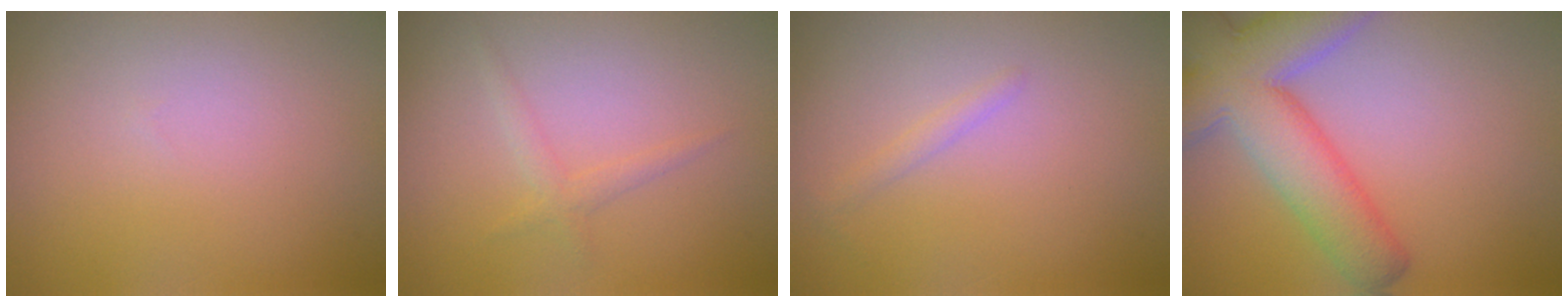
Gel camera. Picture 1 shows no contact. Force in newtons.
{"total": 1.3, "press": 1.3, "slide": 0.1}
{"total": 0.8, "press": 0.8, "slide": 0.1}
{"total": 10.0, "press": 10.0, "slide": 0.9}